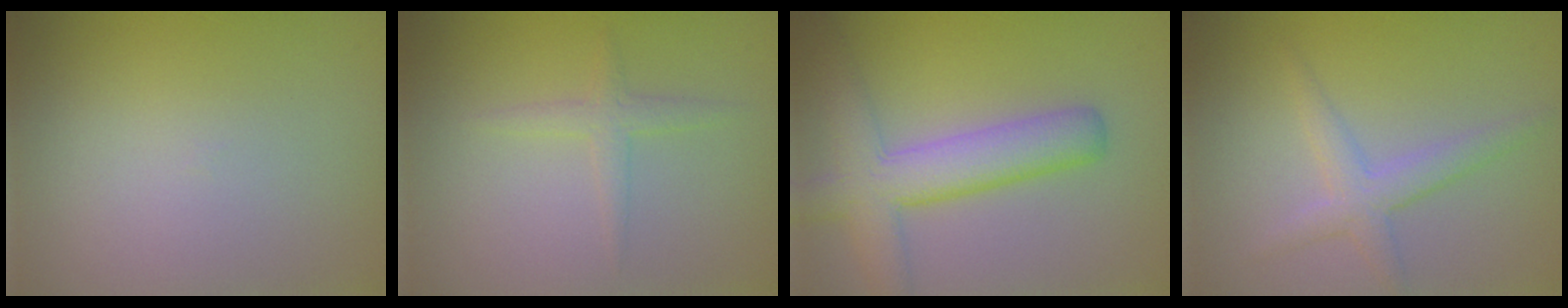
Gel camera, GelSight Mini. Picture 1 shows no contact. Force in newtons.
{"total": 1.5, "press": 1.5, "slide": 0.0}
{"total": 5.9, "press": 5.9, "slide": 0.3}
{"total": 2.6, "press": 2.6, "slide": 0.1}